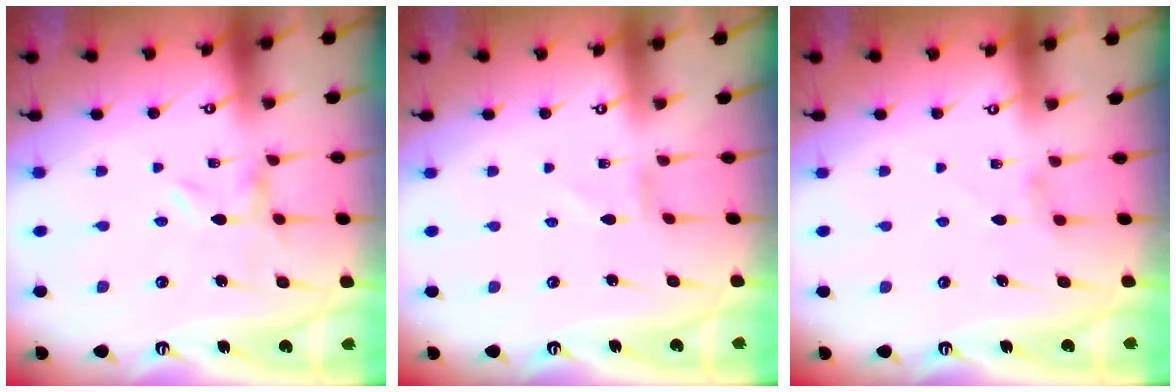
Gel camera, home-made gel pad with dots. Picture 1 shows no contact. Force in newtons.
{"total": 0.0}
{"total": 3.1, "press": 3.1, "slide": 0.4}